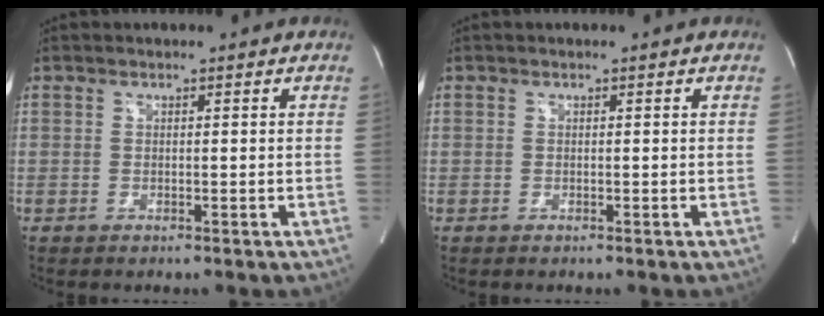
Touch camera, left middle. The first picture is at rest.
{"total": 0.0}